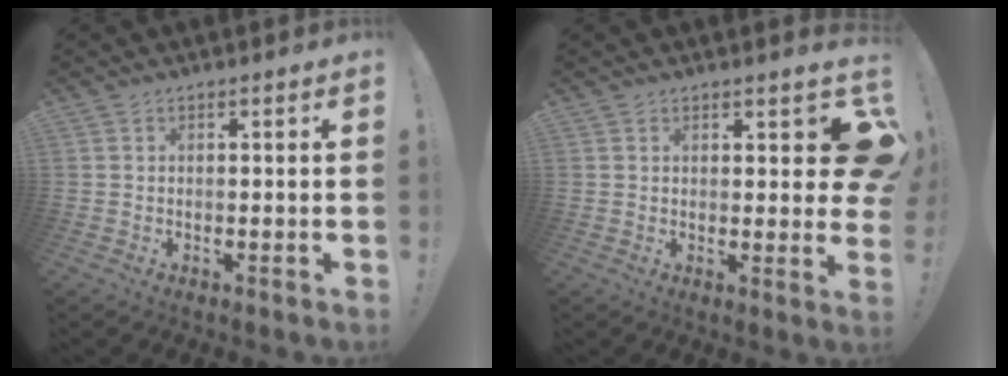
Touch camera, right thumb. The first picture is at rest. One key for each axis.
{"total": 6.7, "fx": 2.9, "fy": 2.7, "fz": 5.4, "tx": -0.049, "ty": -0.024, "tz": 0.053}